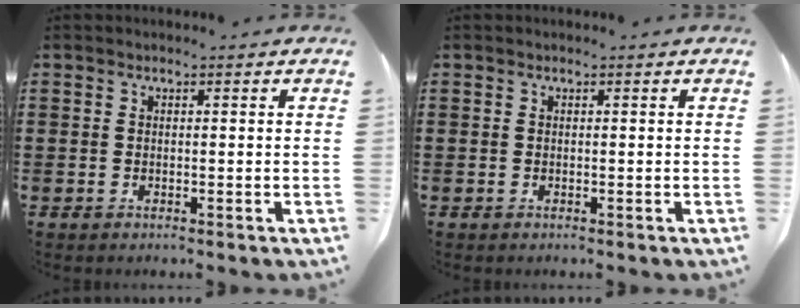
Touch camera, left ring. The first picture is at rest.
{"total": 0.0}